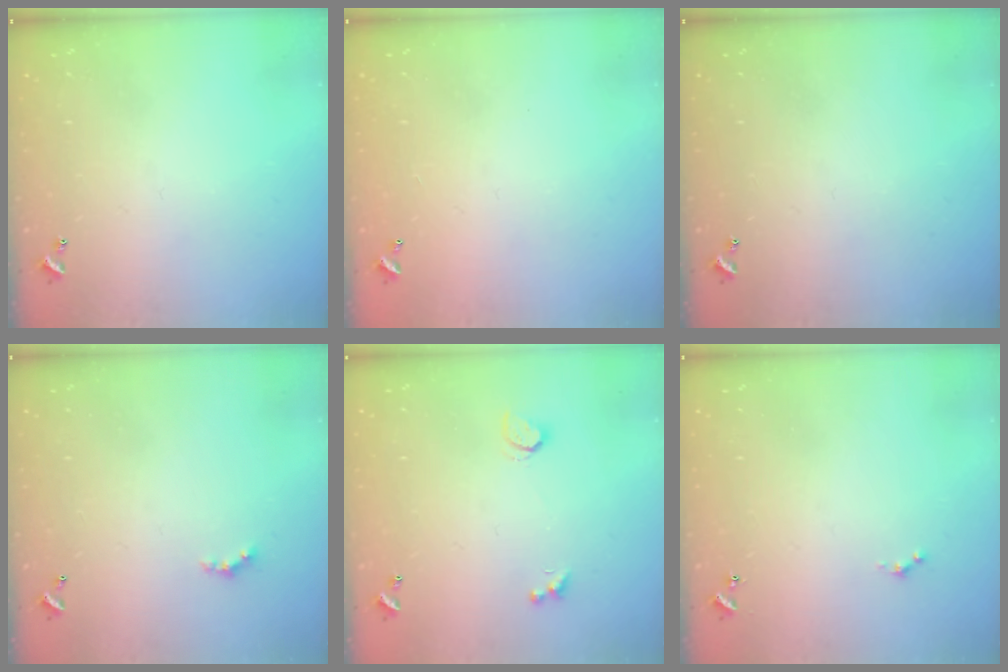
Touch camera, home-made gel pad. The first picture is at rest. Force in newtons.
{"total": 2.8, "press": 2.8, "slide": 0.1}
{"total": 0.0}
{"total": 1.6, "press": 1.6, "slide": 0.4}
{"total": 1.3, "press": 1.2, "slide": 0.4}
{"total": 0.0}